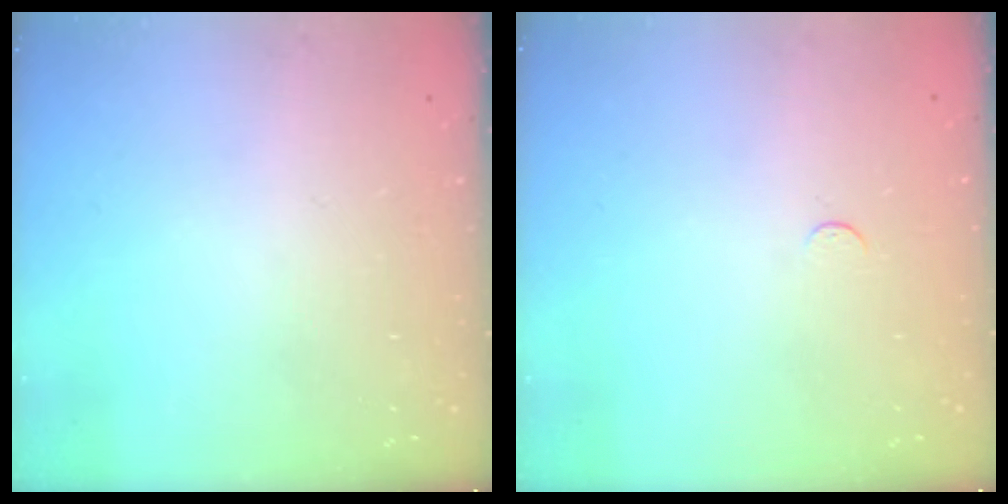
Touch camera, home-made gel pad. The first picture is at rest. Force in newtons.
{"total": 2.4, "press": 2.4, "slide": 0.3}